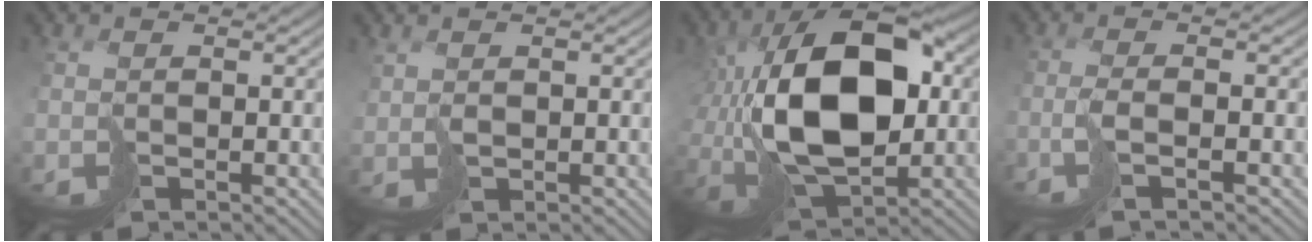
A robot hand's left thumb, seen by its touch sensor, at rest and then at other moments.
{"total": 1.6, "force": [1.3, 0.9, 0.3], "torque": [-0.013, -0.005, 0.025]}
{"total": 16.2, "force": [2.1, 9.4, 13.0], "torque": [-0.245, 0.018, 0.030]}
{"total": 2.1, "force": [-0.5, -0.1, 2.0], "torque": [-0.031, 0.006, -0.026]}